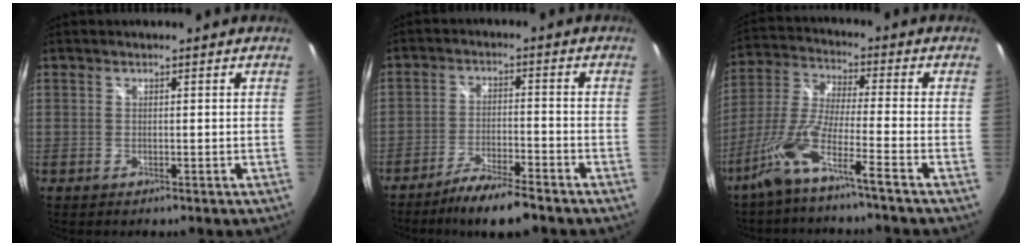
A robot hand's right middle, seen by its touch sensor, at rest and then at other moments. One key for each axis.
{"total": 8.6, "fx": -7.2, "fy": 1.0, "fz": 4.7, "tx": -0.100, "ty": -0.007, "tz": -0.120}
{"total": 9.3, "fx": -6.1, "fy": -0.3, "fz": 7.0, "tx": -0.152, "ty": -0.002, "tz": -0.117}